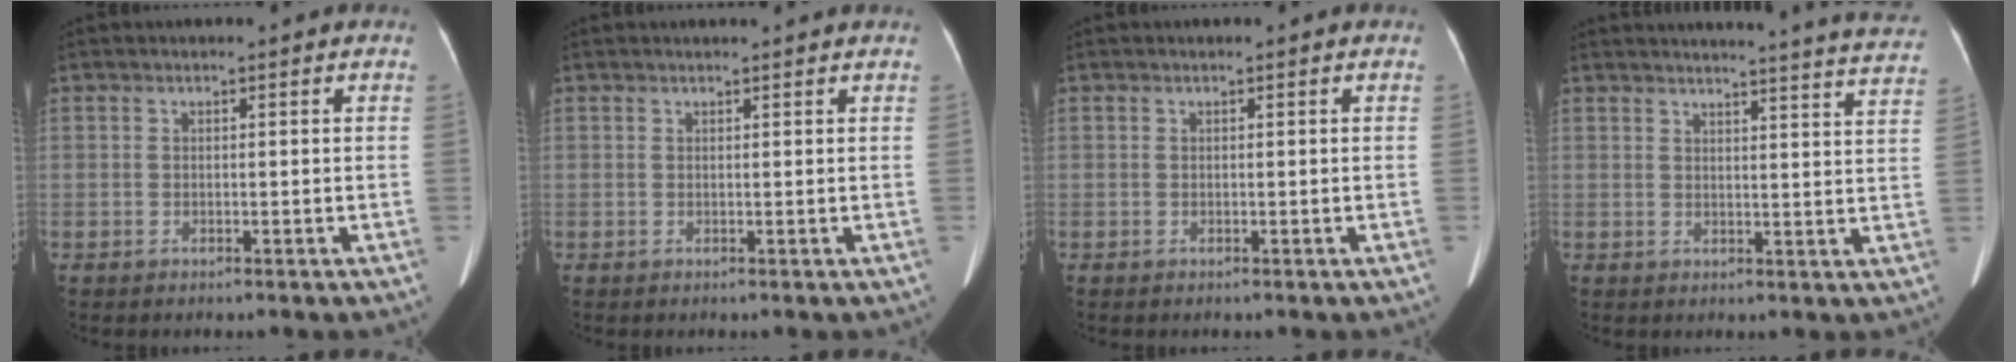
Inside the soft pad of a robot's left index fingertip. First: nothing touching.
{"total": 2.2, "force": [2.1, -0.1, 0.5], "torque": [-0.008, 0.011, 0.025]}
{"total": 0.0}
{"total": 22.9, "force": [22.2, -0.1, 5.5], "torque": [-0.073, -0.080, 0.242]}